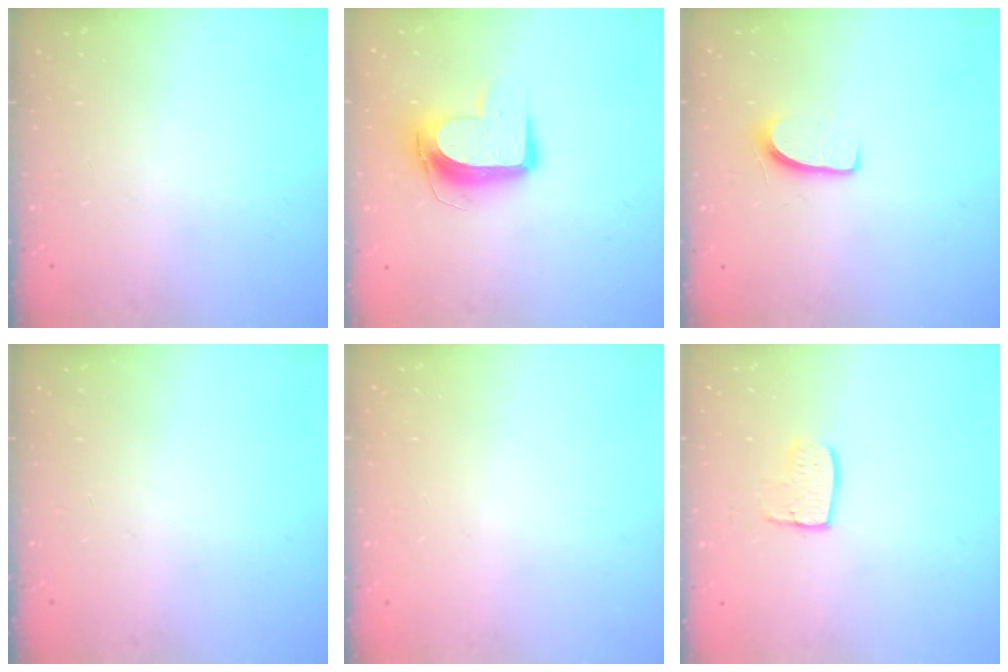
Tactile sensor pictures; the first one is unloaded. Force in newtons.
{"total": 10.6, "press": 10.5, "slide": 1.0}
{"total": 6.7, "press": 6.7, "slide": 0.5}
{"total": 0.0}
{"total": 0.0}
{"total": 5.9, "press": 5.9, "slide": 0.3}